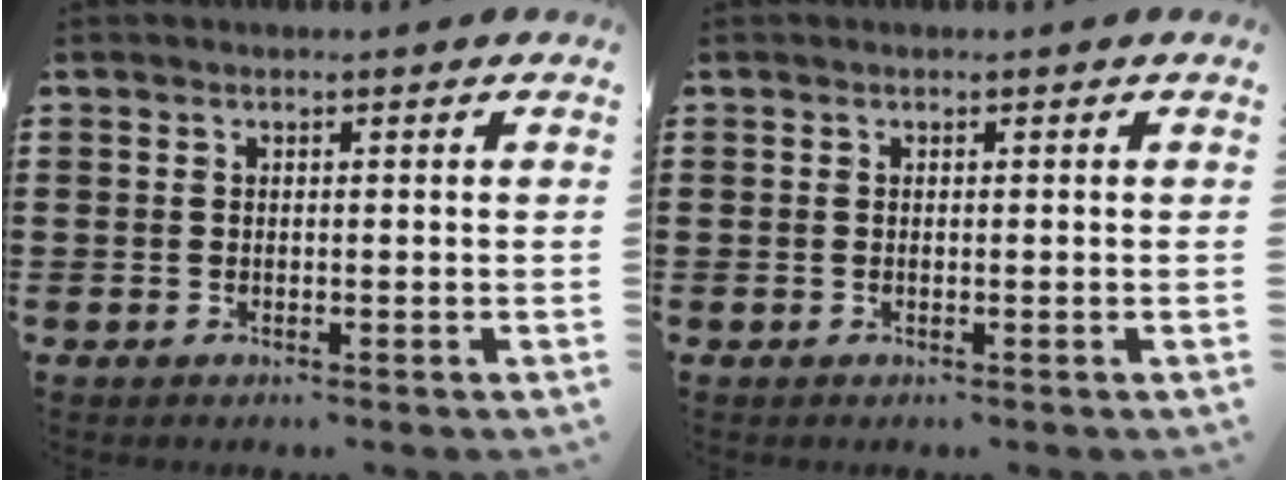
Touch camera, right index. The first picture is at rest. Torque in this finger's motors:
{"motor_torque": [-0.35, 0.91, 0.00, 0.00]}